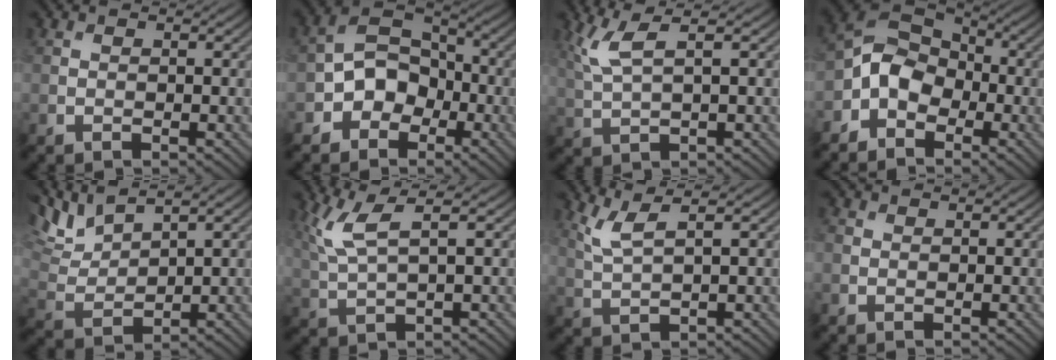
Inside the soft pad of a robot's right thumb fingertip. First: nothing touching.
{"total": 6.9, "force": [-3.0, 5.3, 3.4], "torque": [-0.054, 0.009, -0.078]}
{"total": 5.1, "force": [2.4, 1.2, 4.4], "torque": [-0.102, 0.012, 0.055]}
{"total": 6.9, "force": [-2.7, 5.2, 3.6], "torque": [-0.072, 0.009, -0.077]}
{"total": 6.5, "force": [5.0, 1.7, 3.8], "torque": [-0.100, 0.007, 0.106]}
{"total": 6.0, "force": [2.8, 1.4, 5.2], "torque": [-0.120, 0.011, 0.062]}
{"total": 4.0, "force": [2.3, 0.8, 3.2], "torque": [-0.073, 0.007, 0.055]}
{"total": 0.8, "force": [0.1, 0.8, 0.3], "torque": [-0.004, -0.002, -0.001]}